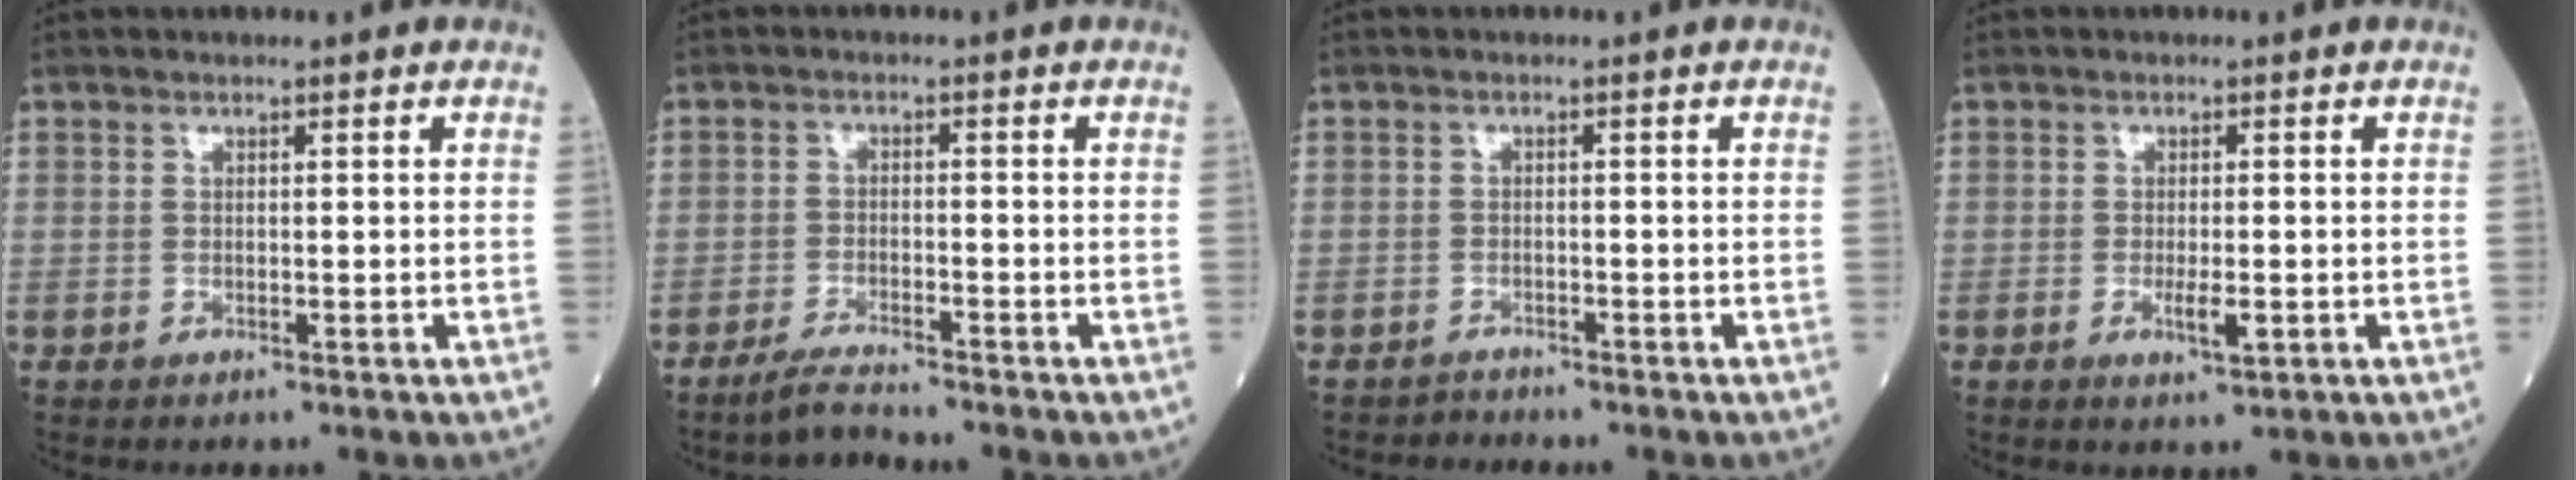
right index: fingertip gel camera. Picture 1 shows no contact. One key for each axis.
{"total": 3.2, "fx": -3.1, "fy": -0.3, "fz": 0.8, "tx": -0.020, "ty": -0.014, "tz": -0.060}
{"total": 1.4, "fx": -1.2, "fy": 0.1, "fz": -0.7, "tx": 0.017, "ty": -0.006, "tz": -0.025}
{"total": 2.8, "fx": -0.8, "fy": 0.6, "fz": 2.6, "tx": -0.049, "ty": -0.004, "tz": -0.010}